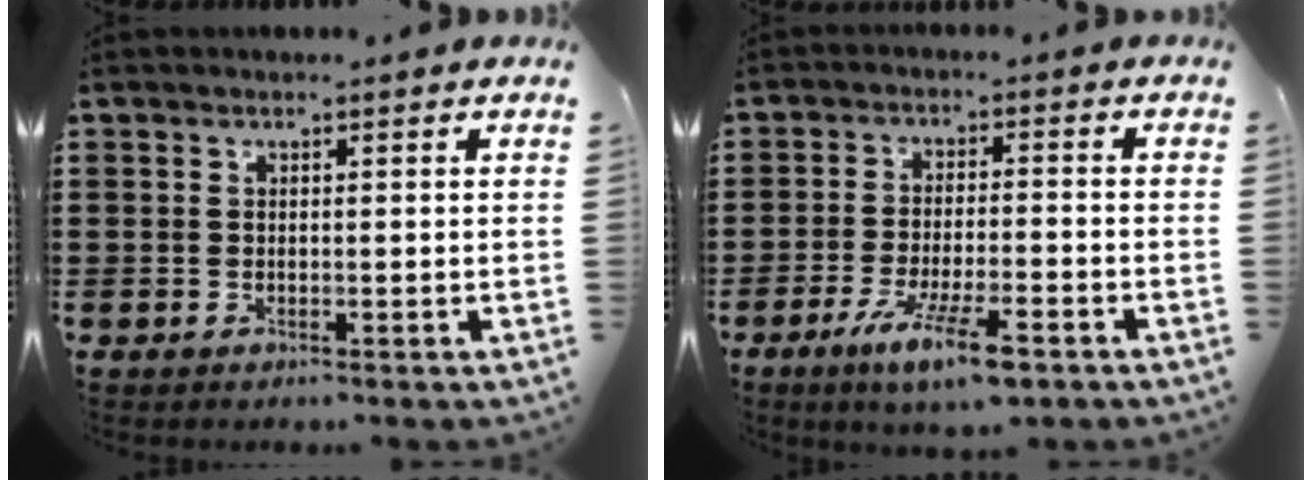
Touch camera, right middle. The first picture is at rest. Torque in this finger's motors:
{"motor_torque": [1.89, -0.25, 0.74, 0.21]}